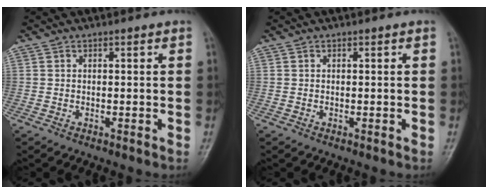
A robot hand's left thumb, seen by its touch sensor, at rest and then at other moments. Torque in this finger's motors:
{"motor_torque": [0.00, 0.00, -0.01, 0.00, -0.01]}